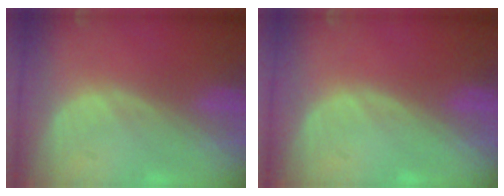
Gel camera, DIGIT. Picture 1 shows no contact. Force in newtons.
{"total": 0.0}